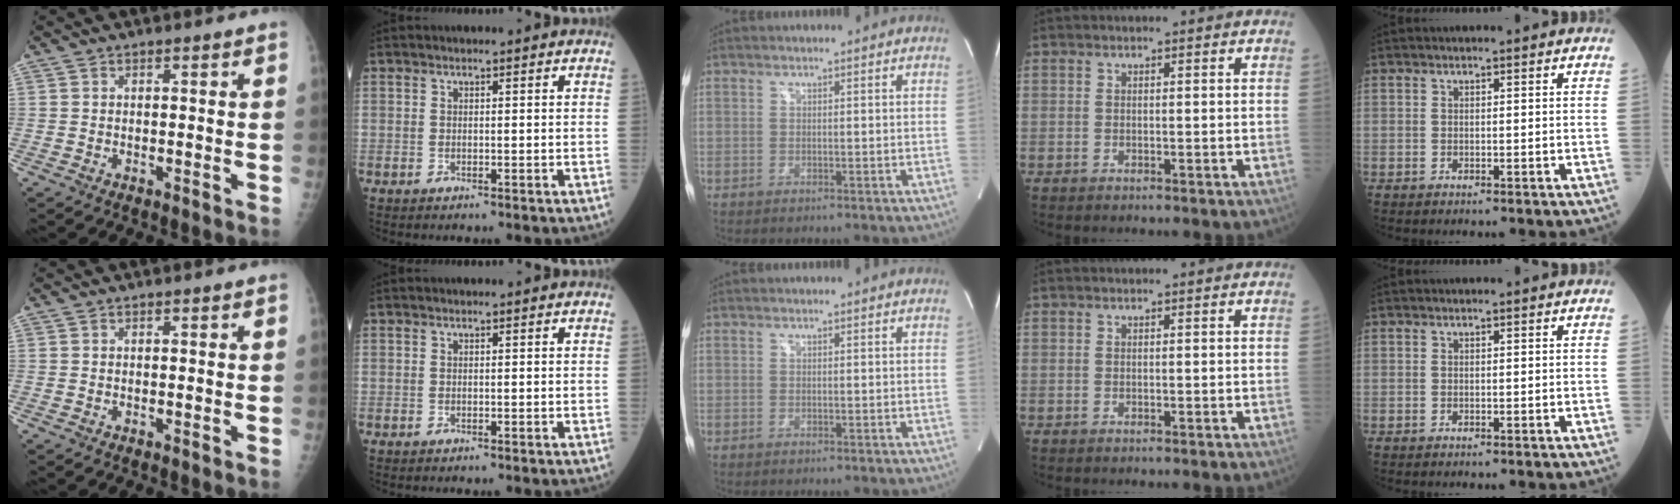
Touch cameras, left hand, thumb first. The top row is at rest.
{}